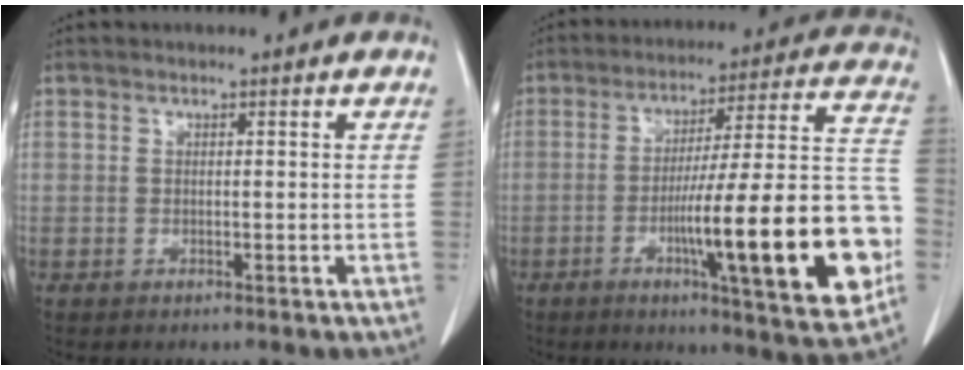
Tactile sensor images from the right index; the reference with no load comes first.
{"total": 23.8, "force": [-6.5, 1.9, 22.8], "torque": [-0.270, 0.008, -0.091]}